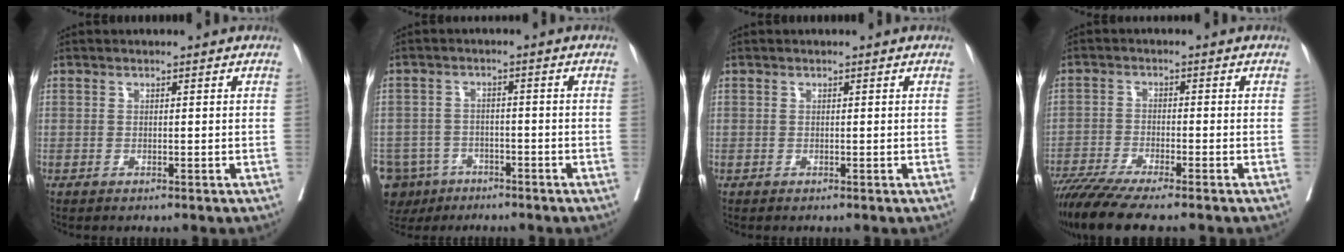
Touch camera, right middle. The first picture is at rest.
{"total": 10.3, "force": [-6.6, 7.5, 2.4], "torque": [-0.068, -0.003, -0.101]}
{"total": 0.0}
{"total": 9.9, "force": [-8.3, 0.1, 5.5], "torque": [-0.086, -0.023, -0.139]}